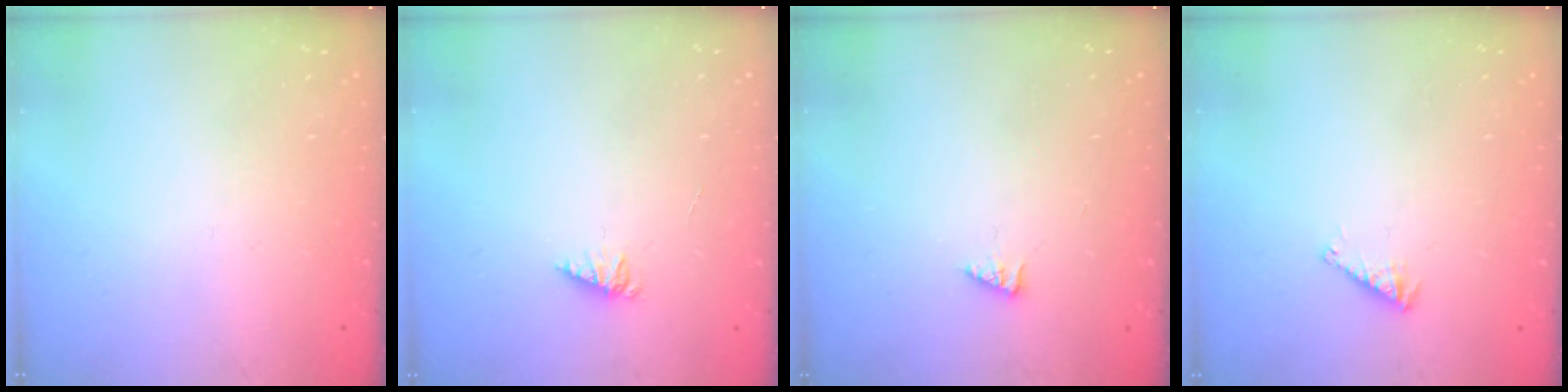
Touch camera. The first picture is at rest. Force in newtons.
{"total": 1.7, "press": 1.7, "slide": 0.2}
{"total": 1.6, "press": 1.5, "slide": 0.3}
{"total": 2.8, "press": 2.7, "slide": 0.5}